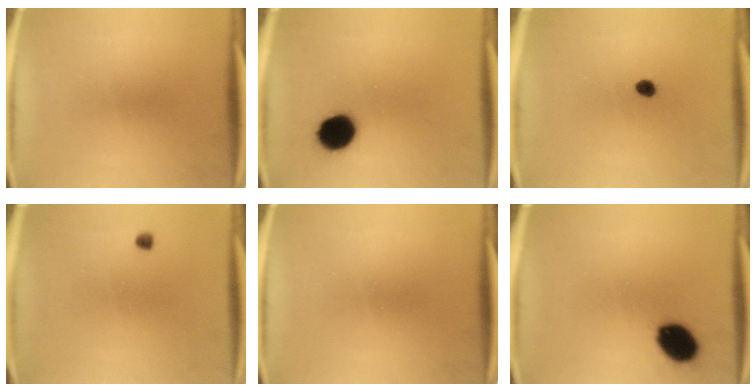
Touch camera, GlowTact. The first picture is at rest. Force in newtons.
{"total": 10.0}
{"total": 2.1}
{"total": 1.0}
{"total": 0.0}
{"total": 9.9}